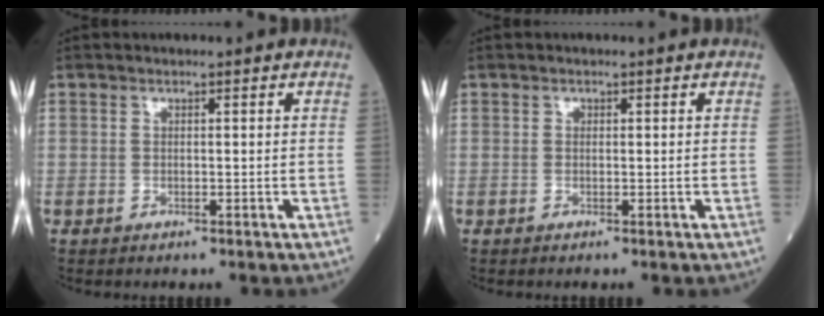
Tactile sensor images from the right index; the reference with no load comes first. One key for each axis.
{"total": 0.0}